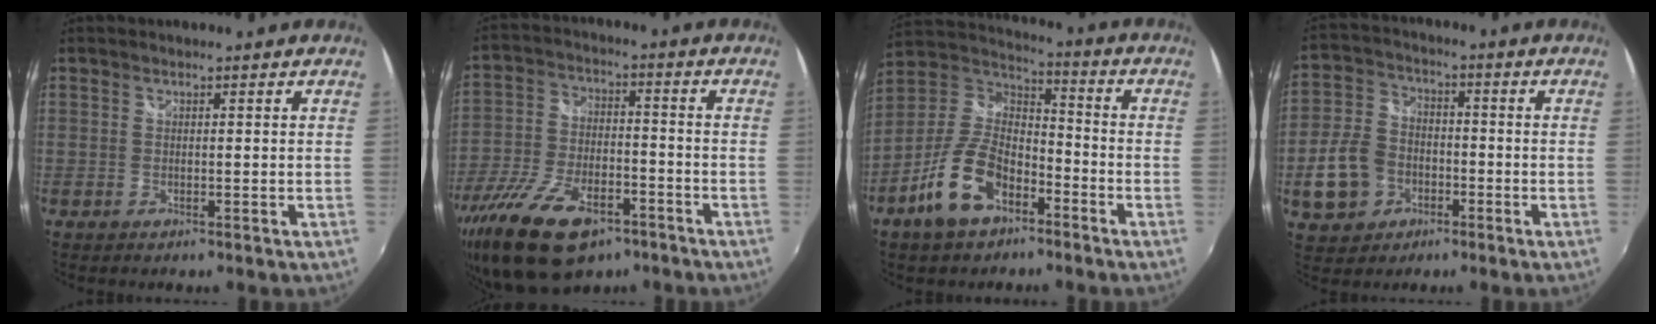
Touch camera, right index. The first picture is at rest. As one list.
[{"total": 18.2, "force": [-11.4, 8.9, 11.1], "torque": [-0.243, -0.031, -0.197]}, {"total": 13.2, "force": [-7.1, 6.9, 8.7], "torque": [-0.186, 0.013, -0.127]}, {"total": 11.6, "force": [-4.0, 9.2, 5.8], "torque": [-0.152, 0.018, -0.063]}]